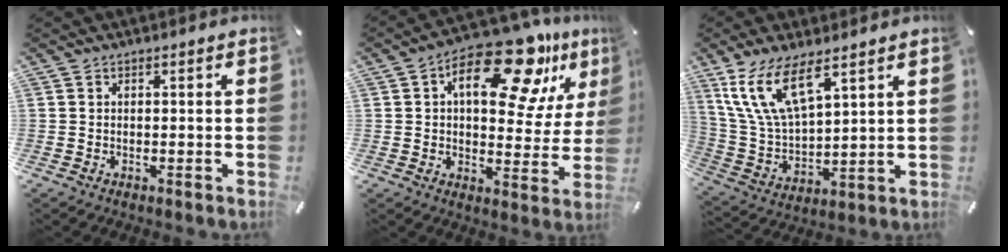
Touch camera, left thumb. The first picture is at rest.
{"total": 19.5, "force": [11.2, 9.3, 13.0], "torque": [-0.175, -0.069, 0.179]}
{"total": 14.3, "force": [8.9, 6.0, 9.4], "torque": [-0.230, -0.028, 0.160]}